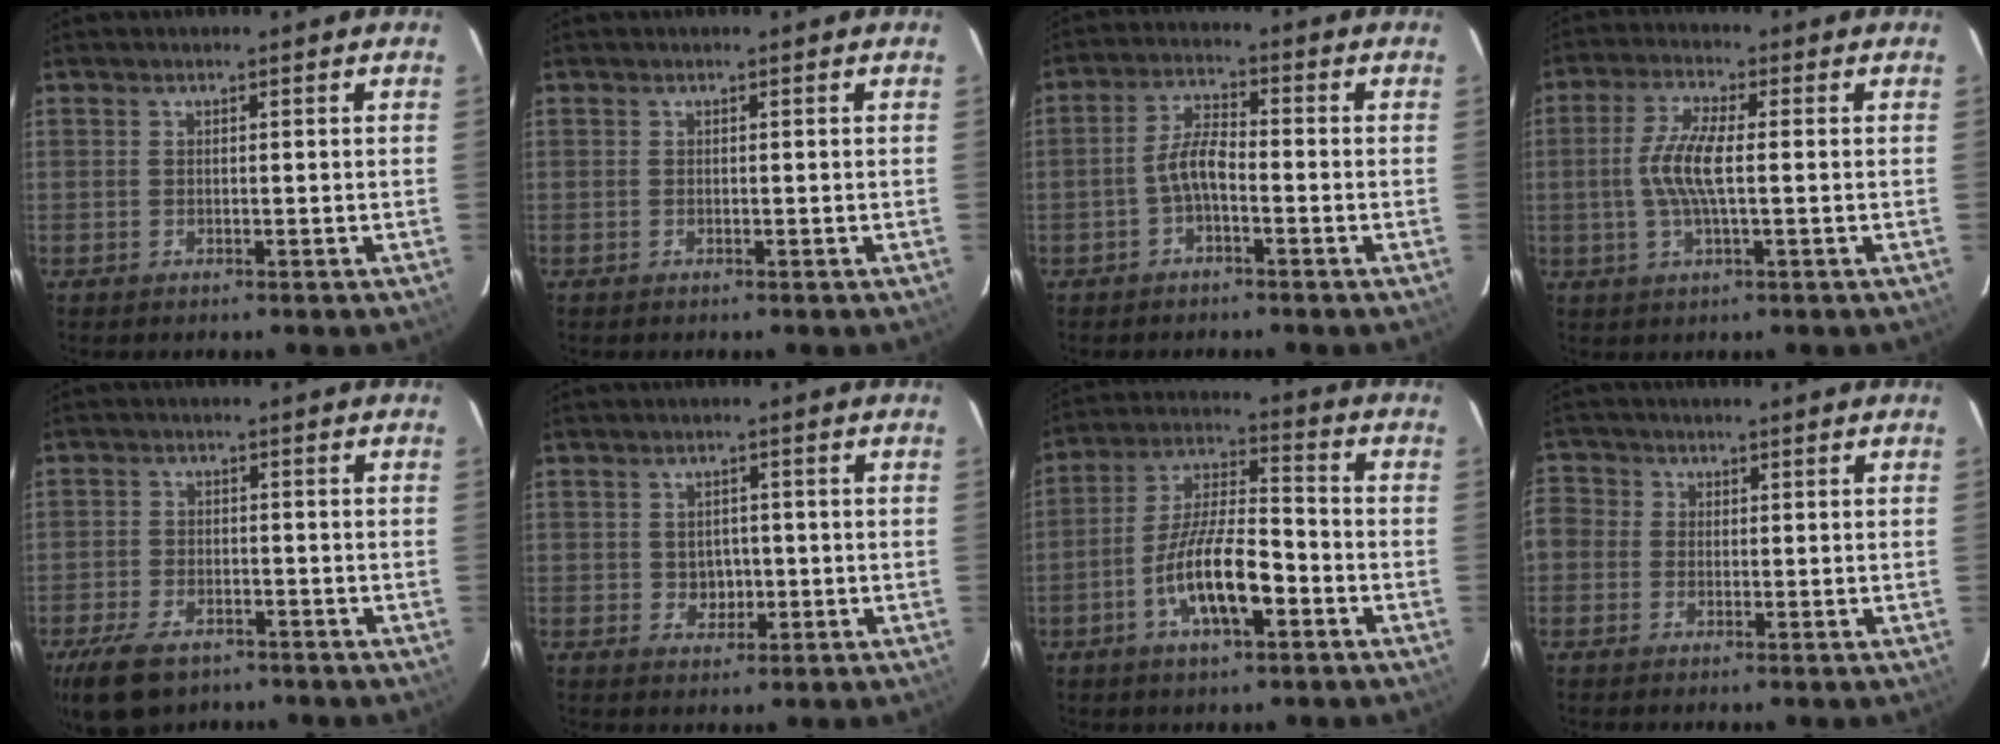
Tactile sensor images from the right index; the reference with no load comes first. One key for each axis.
{"total": 0.0}
{"total": 4.6, "fx": -2.0, "fy": 1.4, "fz": 3.9, "tx": -0.082, "ty": 0.014, "tz": -0.040}
{"total": 7.8, "fx": -0.2, "fy": 1.8, "fz": 7.6, "tx": -0.155, "ty": 0.004, "tz": -0.006}
{"total": 10.4, "fx": -7.3, "fy": 5.3, "fz": 5.3, "tx": -0.138, "ty": -0.019, "tz": -0.129}
{"total": 3.4, "fx": -0.4, "fy": 3.1, "fz": 1.5, "tx": -0.026, "ty": 0.008, "tz": 0.001}
{"total": 12.8, "fx": -5.3, "fy": 3.8, "fz": 11.0, "tx": -0.216, "ty": 0.003, "tz": -0.096}
{"total": 5.3, "fx": -0.8, "fy": 5.0, "fz": 1.6, "tx": -0.039, "ty": 0.012, "tz": -0.030}